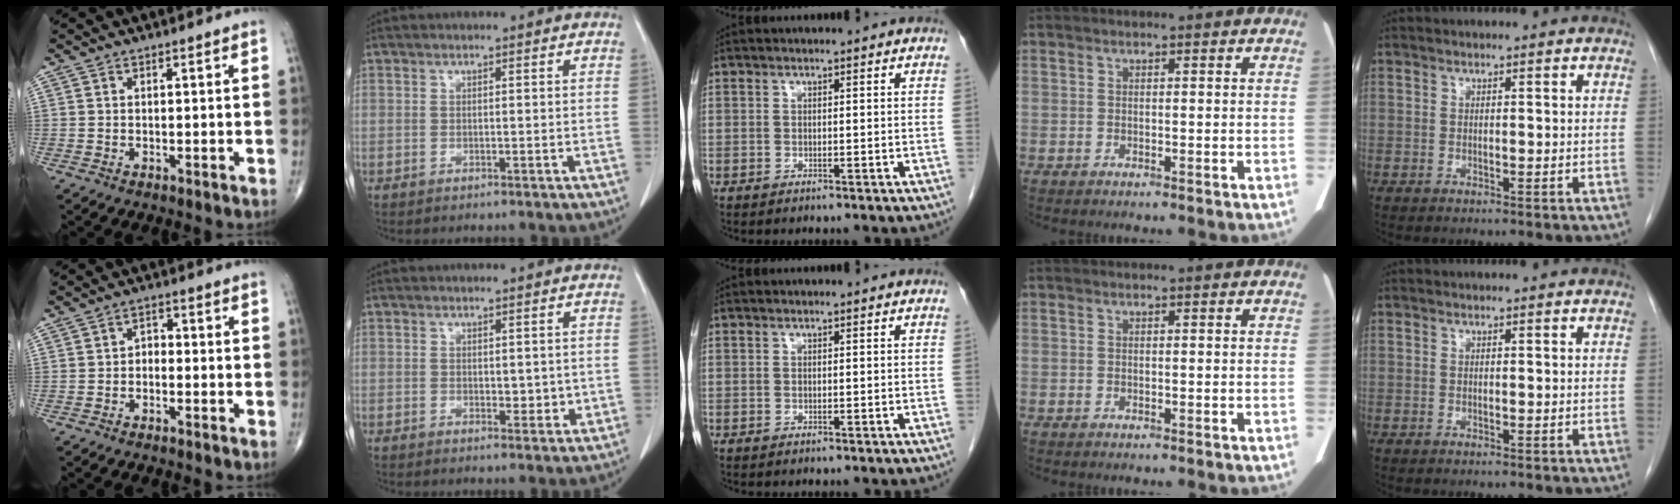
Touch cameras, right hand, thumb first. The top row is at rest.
{"thumb": {"total": 2.2, "force": [-0.8, 1.6, 1.3], "torque": [-0.008, 0.018, -0.024]}, "index": {"total": 2.5, "force": [0.1, 1.5, 1.9], "torque": [-0.020, -0.004, 0.007]}}